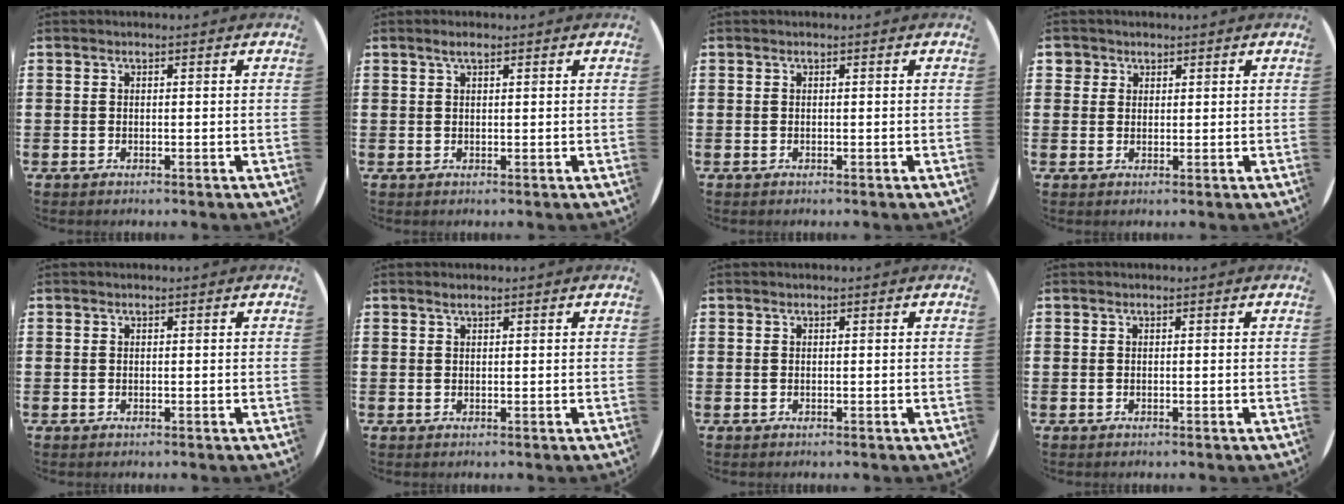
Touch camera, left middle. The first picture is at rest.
{"total": 1.4, "force": [0.9, 0.3, 1.0], "torque": [-0.020, 0.003, 0.015]}
{"total": 0.0}
{"total": 1.9, "force": [1.4, 1.2, 0.1], "torque": [0.011, -0.002, 0.024]}
{"total": 0.0}
{"total": 0.7, "force": [0.6, 0.0, 0.4], "torque": [-0.008, 0.000, 0.011]}
{"total": 0.0}
{"total": 0.0}